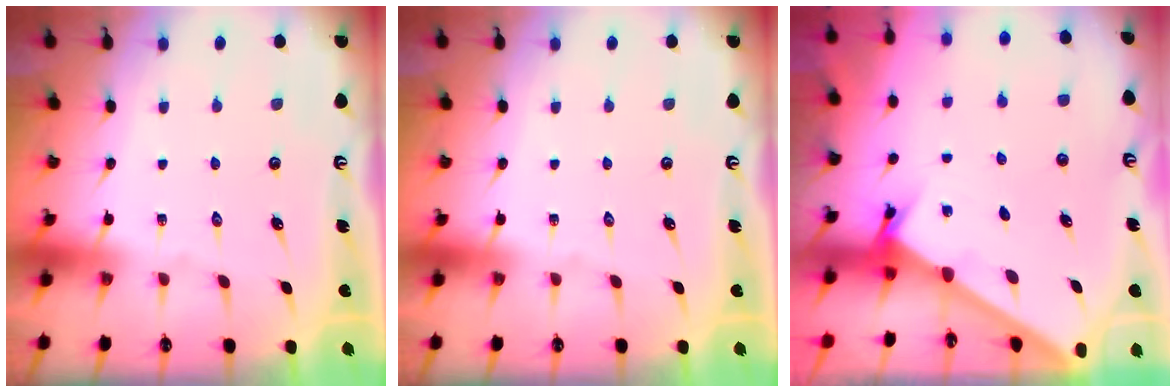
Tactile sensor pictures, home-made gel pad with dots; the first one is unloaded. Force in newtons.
{"total": 0.0}
{"total": 1.4, "press": 1.4, "slide": 0.1}